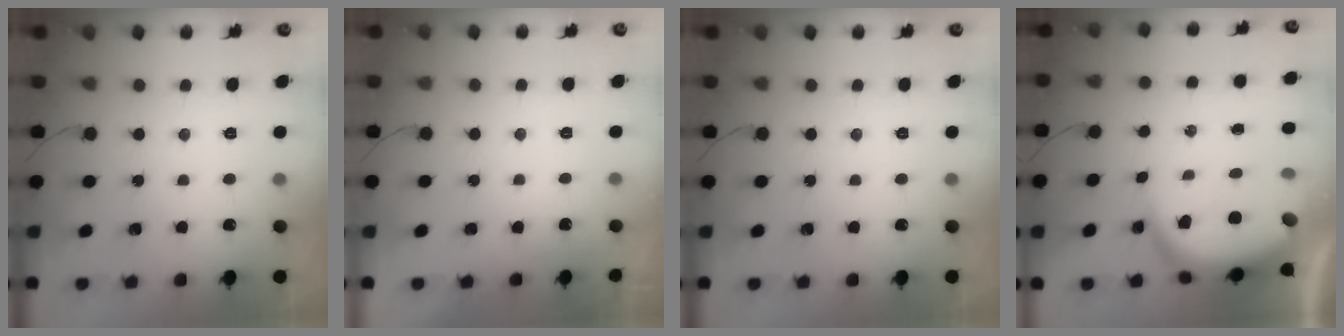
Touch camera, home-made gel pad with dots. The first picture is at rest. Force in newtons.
{"total": 1.1, "press": 1.0, "slide": 0.5}
{"total": 0.0}
{"total": 10.0, "press": 9.9, "slide": 1.0}